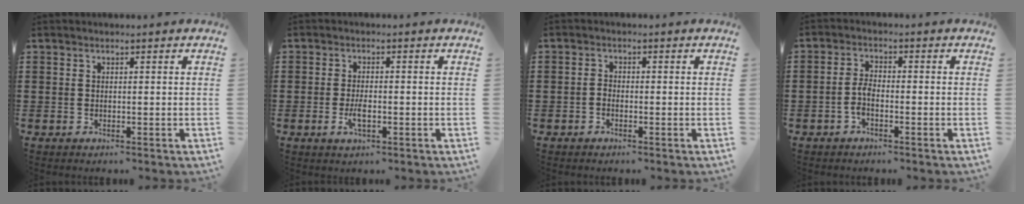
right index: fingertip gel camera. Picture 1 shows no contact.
{"total": 3.1, "force": [-1.0, 1.0, 2.8], "torque": [-0.056, -0.005, -0.017]}
{"total": 1.1, "force": [-0.7, 0.6, 0.6], "torque": [-0.014, 0.001, -0.013]}
{"total": 2.9, "force": [-1.3, 1.0, 2.4], "torque": [-0.060, -0.003, -0.028]}